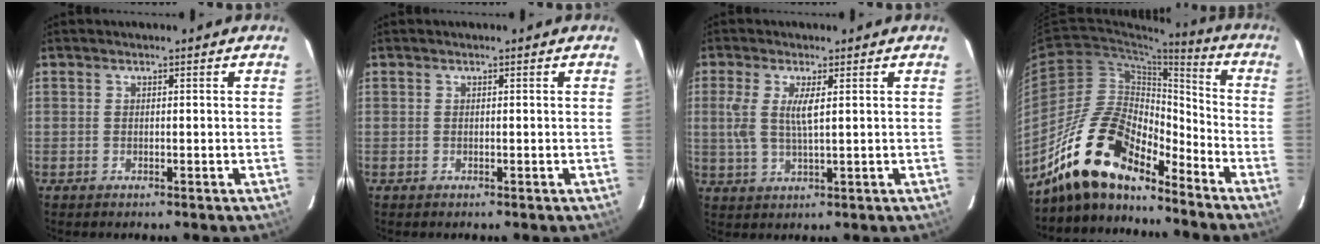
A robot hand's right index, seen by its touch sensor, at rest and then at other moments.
{"total": 0.0}
{"total": 5.6, "force": [1.2, 1.2, 5.3], "torque": [-0.115, -0.002, 0.020]}
{"total": 17.2, "force": [-13.9, 5.6, 8.4], "torque": [-0.156, 0.006, -0.264]}